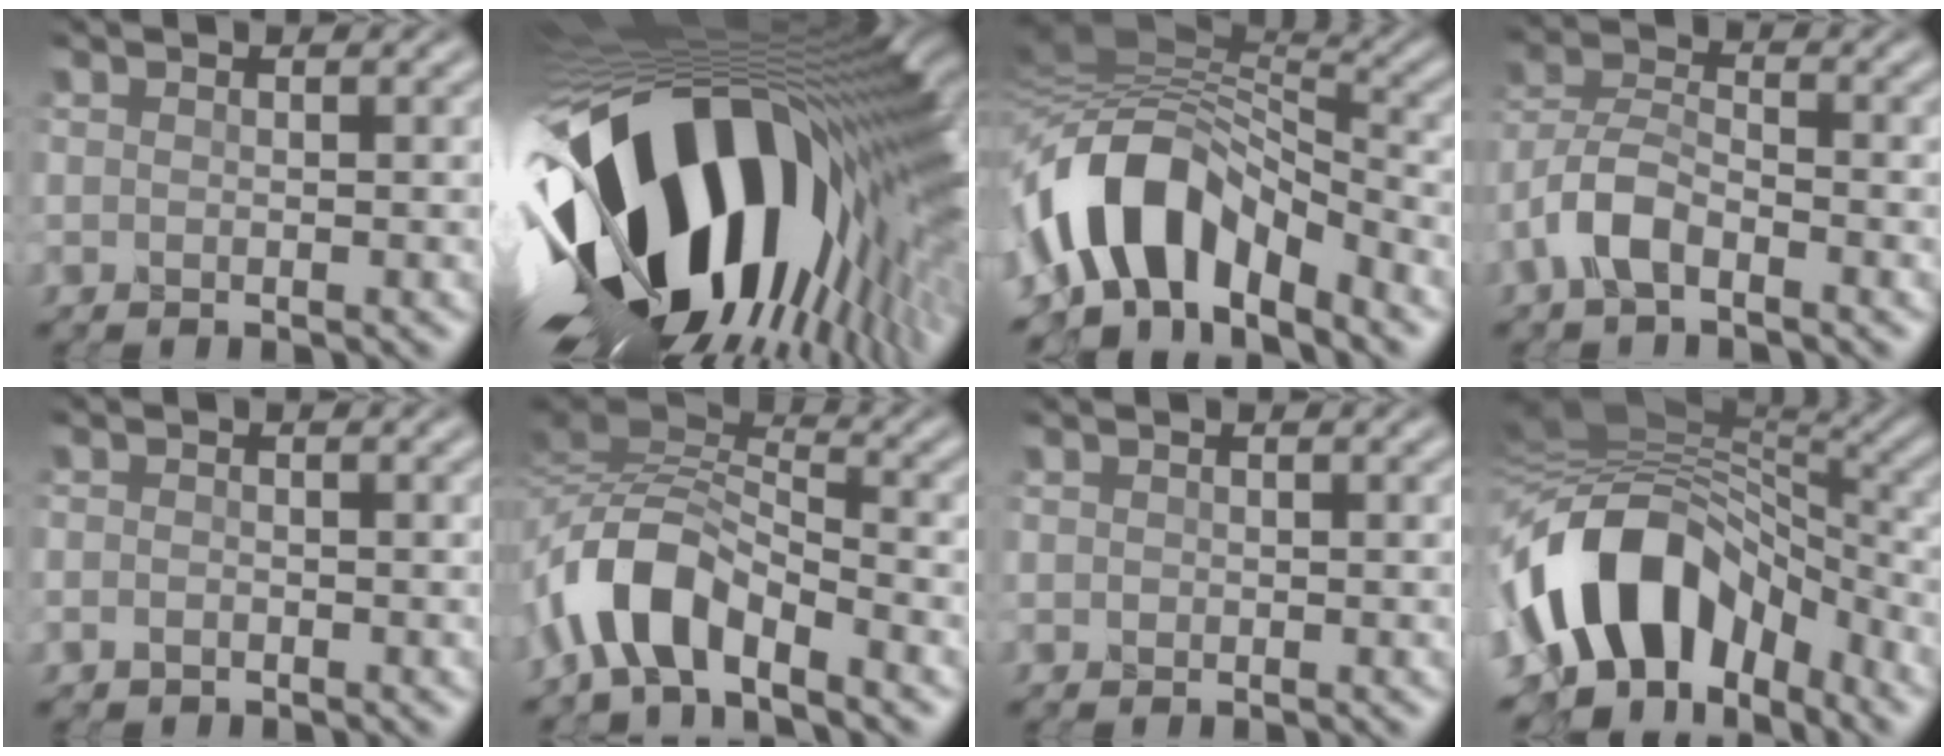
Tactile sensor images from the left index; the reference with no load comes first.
{"total": 20.5, "force": [-3.1, 10.8, 17.1], "torque": [-0.323, -0.044, -0.047]}
{"total": 10.0, "force": [-5.1, 5.3, 6.8], "torque": [-0.117, 0.015, -0.089]}
{"total": 4.0, "force": [-2.5, 1.6, 2.6], "torque": [-0.061, 0.014, -0.059]}
{"total": 0.7, "force": [-0.5, 0.4, 0.2], "torque": [0.003, 0.004, -0.014]}
{"total": 6.0, "force": [-3.8, 2.0, 4.2], "torque": [-0.081, 0.008, -0.081]}
{"total": 0.5, "force": [0.2, 0.4, 0.2], "torque": [0.004, 0.004, -0.002]}
{"total": 12.2, "force": [-5.0, 7.8, 8.0], "torque": [-0.151, 0.016, -0.092]}